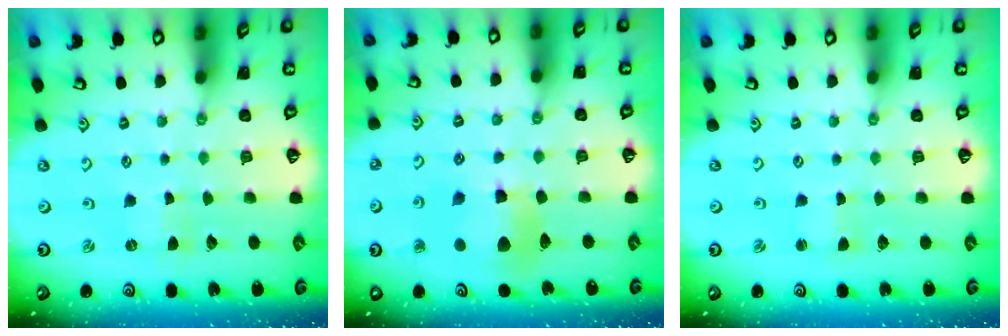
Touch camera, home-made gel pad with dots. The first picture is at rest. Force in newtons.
{"total": 11.4, "press": 11.3, "slide": 2.0}
{"total": 0.9, "press": 0.9, "slide": 0.0}